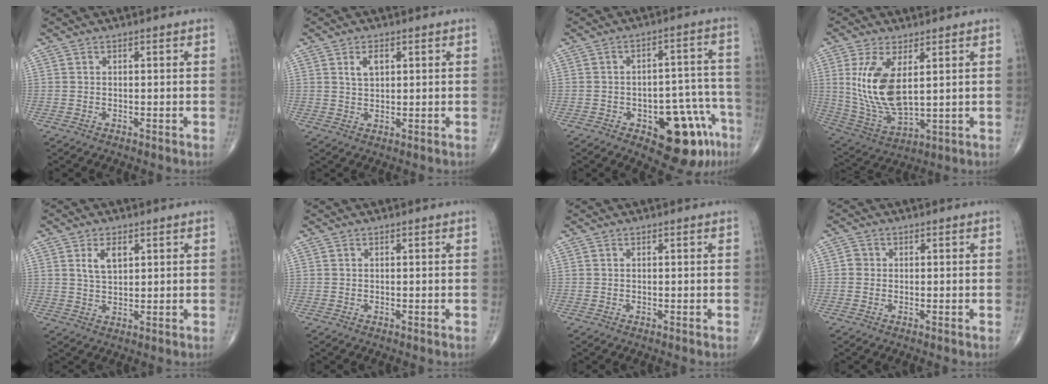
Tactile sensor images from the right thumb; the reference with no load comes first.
{"total": 3.1, "force": [1.3, 1.7, 2.3], "torque": [-0.034, -0.003, 0.024]}
{"total": 14.7, "force": [-7.3, 6.7, 11.0], "torque": [-0.097, 0.053, -0.087]}
{"total": 13.7, "force": [3.1, 6.4, 11.7], "torque": [-0.237, -0.021, 0.081]}
{"total": 4.3, "force": [1.8, 2.3, 3.2], "torque": [-0.052, -0.007, 0.035]}
{"total": 0.0}
{"total": 0.0}
{"total": 1.4, "force": [-0.1, 1.4, 0.4], "torque": [0.001, 0.004, -0.005]}